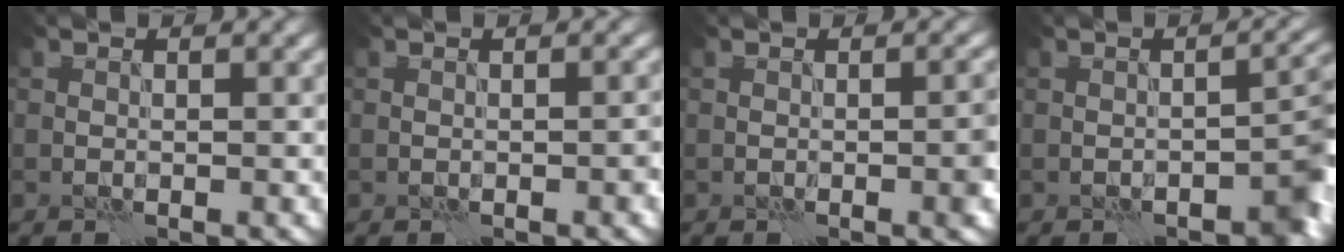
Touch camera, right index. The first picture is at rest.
{"total": 0.6, "force": [-0.4, 0.1, 0.5], "torque": [-0.007, 0.004, -0.005]}
{"total": 1.5, "force": [-0.5, 0.2, 1.4], "torque": [-0.021, 0.003, -0.009]}
{"total": 4.4, "force": [-2.0, 1.9, 3.4], "torque": [-0.029, 0.014, -0.026]}